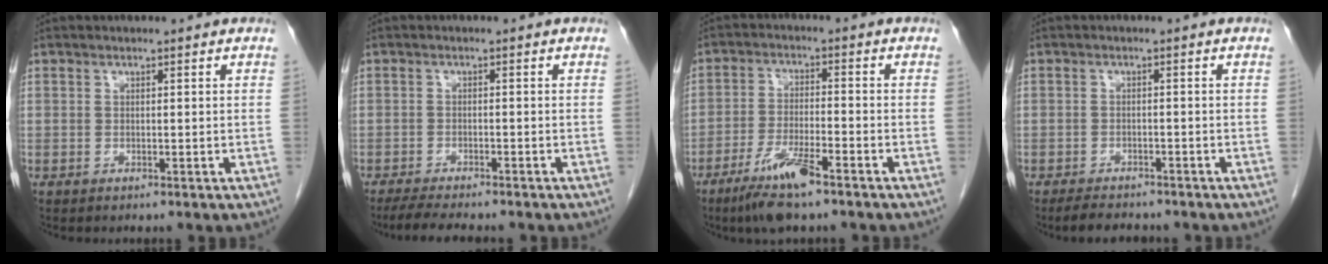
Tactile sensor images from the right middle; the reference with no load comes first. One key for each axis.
{"total": 6.6, "fx": -5.7, "fy": 0.8, "fz": 3.3, "tx": -0.057, "ty": -0.017, "tz": -0.089}
{"total": 8.2, "fx": -5.5, "fy": 0.8, "fz": 6.0, "tx": -0.121, "ty": -0.017, "tz": -0.101}
{"total": 4.5, "fx": -4.0, "fy": 1.5, "fz": 1.6, "tx": -0.034, "ty": -0.010, "tz": -0.060}